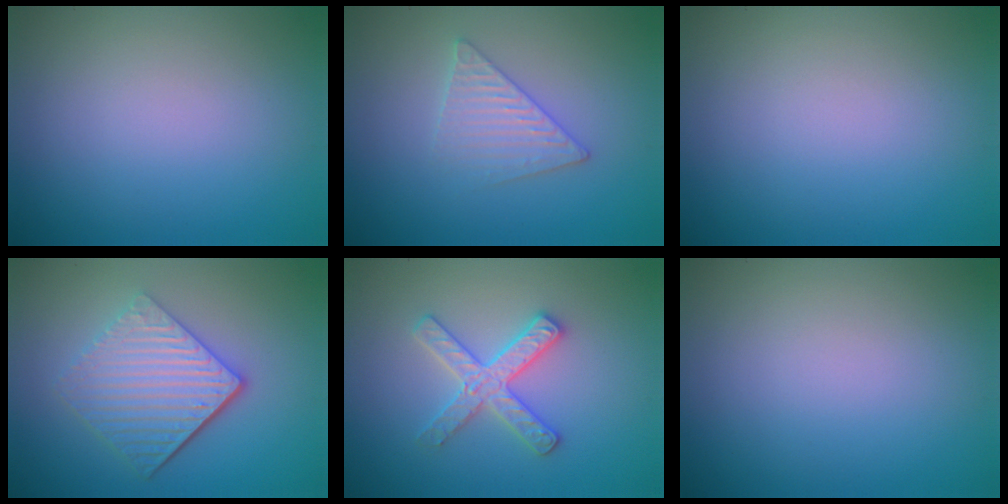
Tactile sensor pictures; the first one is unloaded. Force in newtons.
{"total": 2.6, "press": 2.6, "slide": 0.3}
{"total": 0.0}
{"total": 5.6, "press": 3.9, "slide": 3.9}
{"total": 2.9, "press": 2.9, "slide": 0.5}
{"total": 0.0}